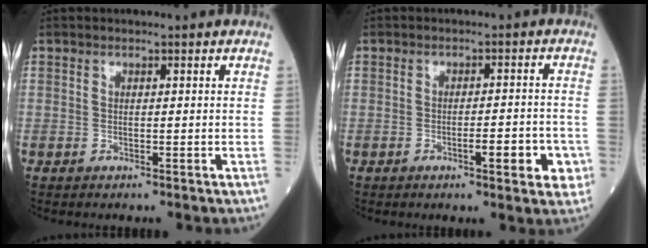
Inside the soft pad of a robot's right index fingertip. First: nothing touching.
{"total": 5.6, "force": [-2.2, 1.2, 4.9], "torque": [-0.059, 0.002, -0.026]}